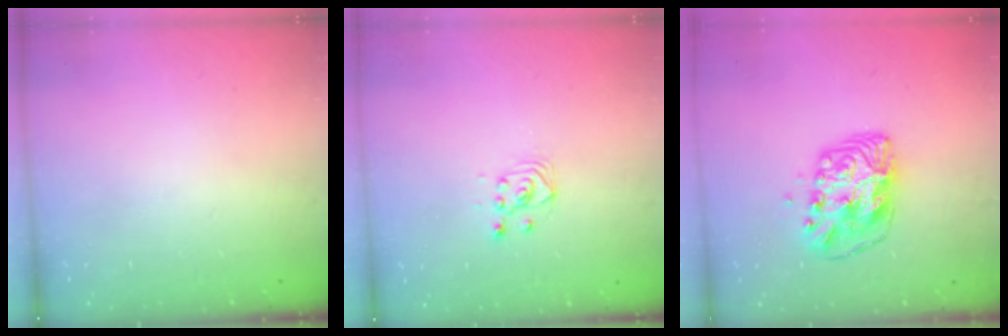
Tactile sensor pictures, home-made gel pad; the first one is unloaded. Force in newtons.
{"total": 3.2, "press": 3.1, "slide": 0.7}
{"total": 10.1, "press": 10.0, "slide": 1.2}